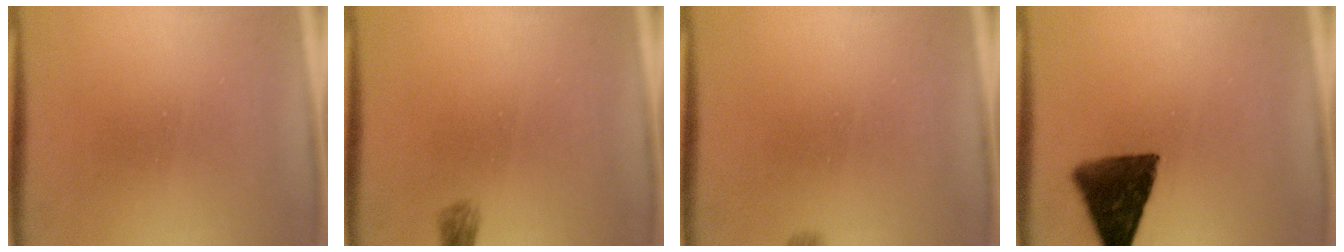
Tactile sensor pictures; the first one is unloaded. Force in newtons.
{"total": 1.7}
{"total": 1.3}
{"total": 11.1}